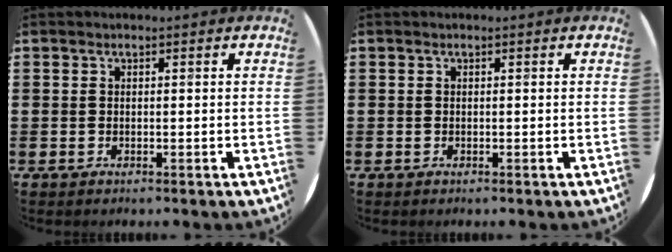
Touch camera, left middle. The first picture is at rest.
{"total": 0.0}